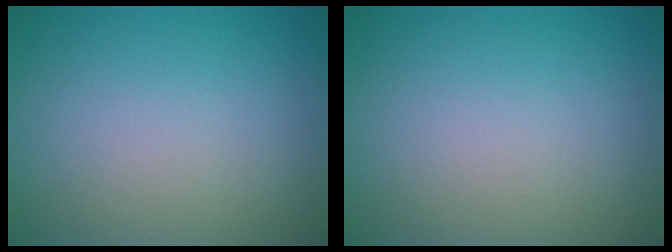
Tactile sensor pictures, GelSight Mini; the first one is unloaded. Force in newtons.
{"total": 0.0}